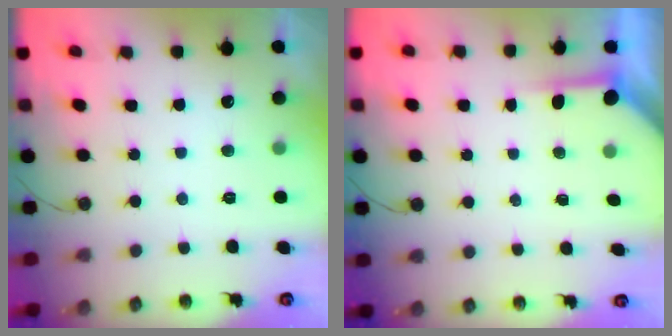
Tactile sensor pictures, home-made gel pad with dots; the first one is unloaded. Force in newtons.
{"total": 3.6, "press": 3.6, "slide": 0.5}